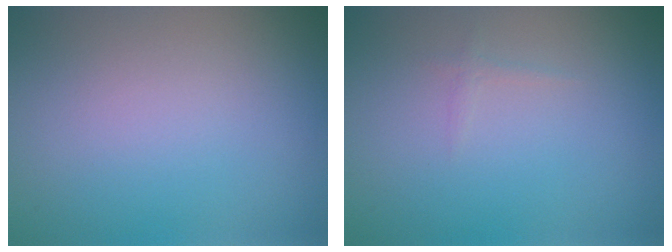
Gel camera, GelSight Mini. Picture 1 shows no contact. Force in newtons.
{"total": 0.5, "press": 0.5, "slide": 0.0}